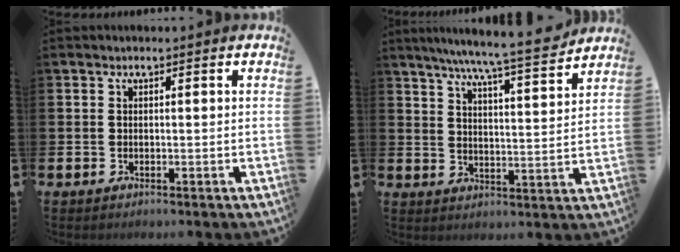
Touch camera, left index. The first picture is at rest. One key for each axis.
{"total": 7.9, "fx": 7.2, "fy": -0.1, "fz": 3.1, "tx": -0.080, "ty": -0.045, "tz": 0.126}